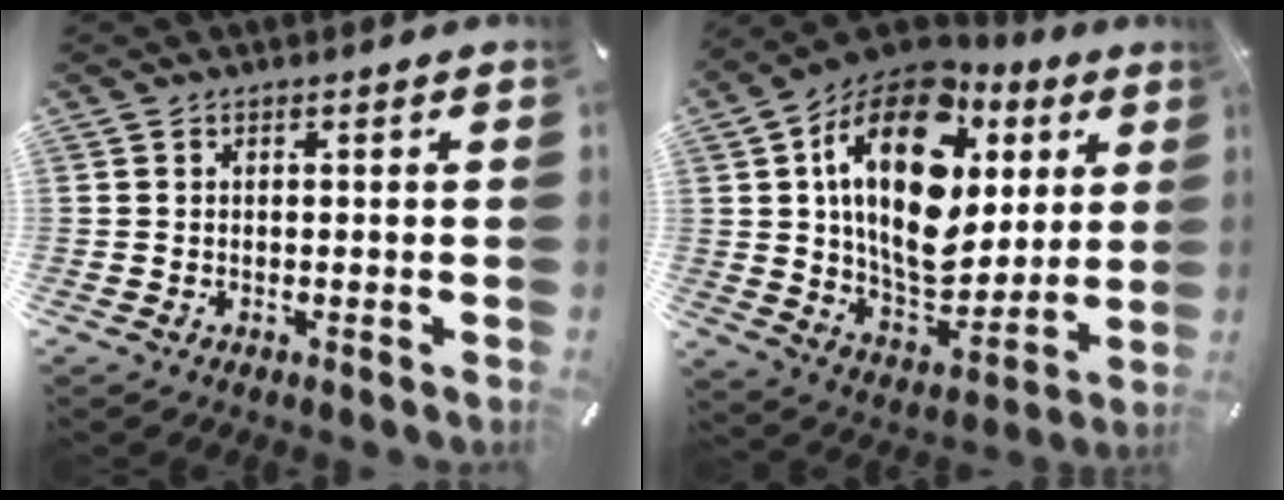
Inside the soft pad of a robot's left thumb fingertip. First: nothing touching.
{"total": 24.0, "force": [8.1, 14.9, 16.9], "torque": [-0.296, -0.039, 0.135]}